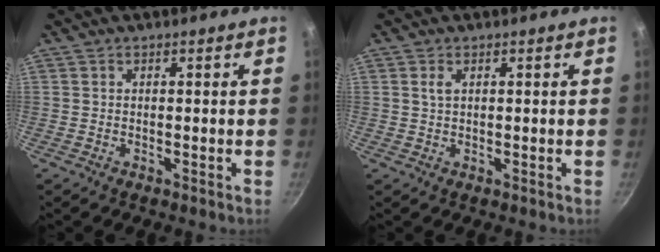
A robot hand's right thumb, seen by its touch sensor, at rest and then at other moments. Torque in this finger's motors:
{"motor_torque": [-0.71, 0.04, -0.30, 0.15, 0.05]}